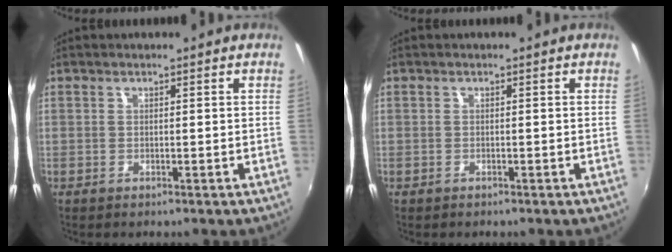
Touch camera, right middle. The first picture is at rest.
{"total": 0.5, "force": [-0.4, 0.3, 0.1], "torque": [-0.003, 0.000, -0.006]}